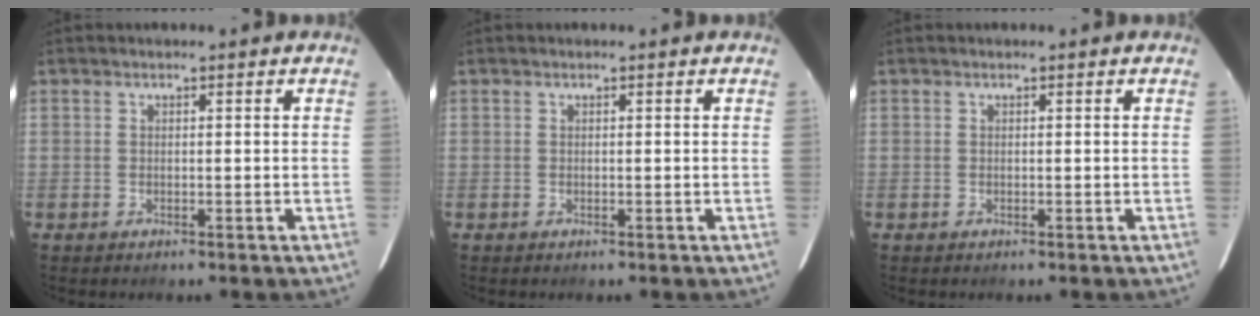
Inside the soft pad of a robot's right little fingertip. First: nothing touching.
{"total": 0.0}
{"total": 0.0}